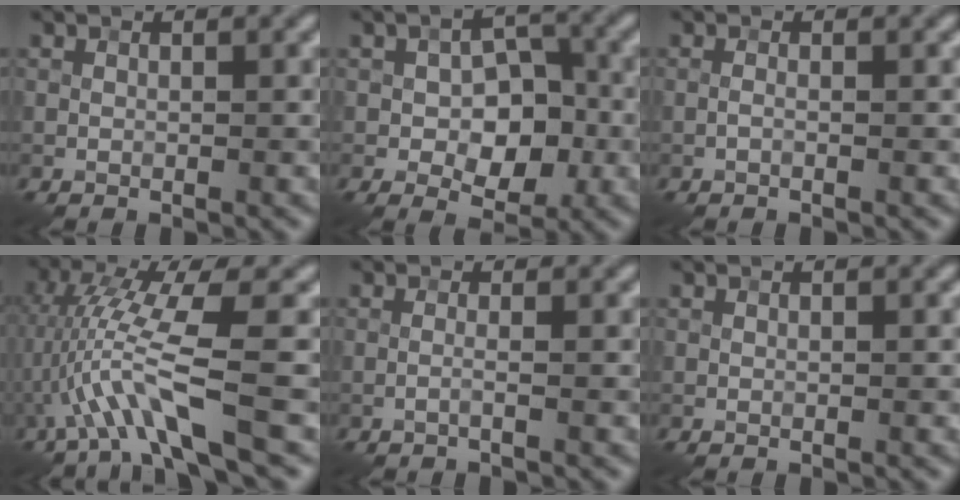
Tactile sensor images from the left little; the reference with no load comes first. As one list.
[{"total": 6.2, "force": [-1.0, 4.0, 4.7], "torque": [-0.066, -0.002, -0.020]}, {"total": 0.5, "force": [-0.3, 0.0, 0.4], "torque": [-0.011, 0.001, -0.007]}, {"total": 7.4, "force": [-2.2, 0.7, 7.1], "torque": [-0.147, 0.006, -0.037]}, {"total": 1.0, "force": [-0.3, 0.2, 0.9], "torque": [-0.013, -0.001, -0.015]}, {"total": 0.0}]